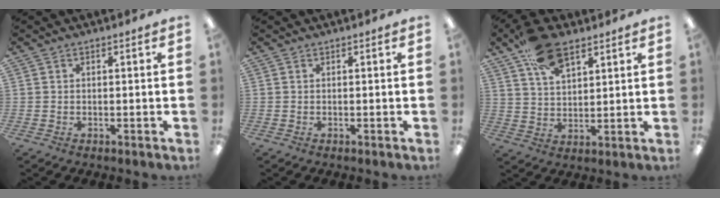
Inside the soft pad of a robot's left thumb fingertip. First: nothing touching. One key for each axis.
{"total": 0.0}
{"total": 12.1, "fx": 7.5, "fy": 6.1, "fz": 7.3, "tx": -0.124, "ty": -0.023, "tz": 0.136}